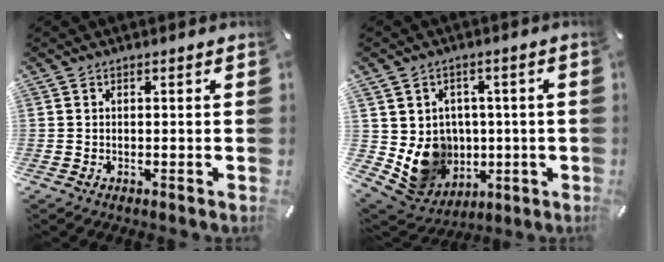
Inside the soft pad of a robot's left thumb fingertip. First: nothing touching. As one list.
[{"total": 11.2, "force": [-0.6, 10.8, 2.9], "torque": [-0.058, -0.013, 0.003]}]